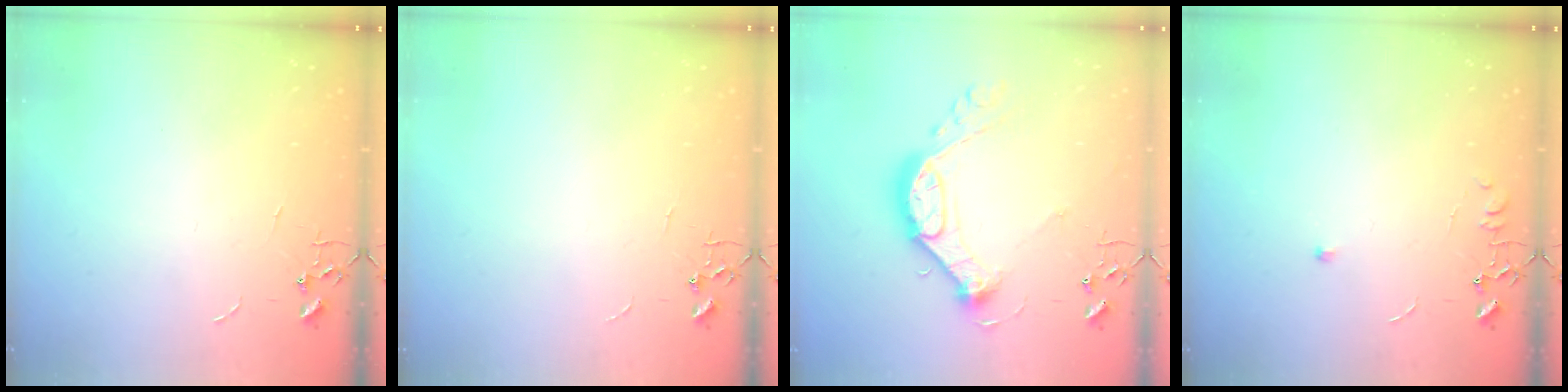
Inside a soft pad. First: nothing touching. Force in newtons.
{"total": 0.0}
{"total": 15.5, "press": 15.4, "slide": 1.3}
{"total": 4.3, "press": 4.3, "slide": 0.6}